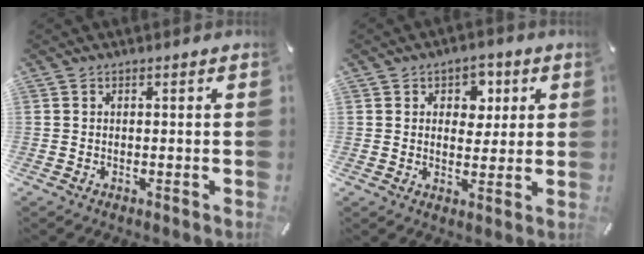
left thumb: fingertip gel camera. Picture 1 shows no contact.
{"total": 5.7, "force": [1.7, 4.7, 2.7], "torque": [-0.018, -0.006, 0.021]}